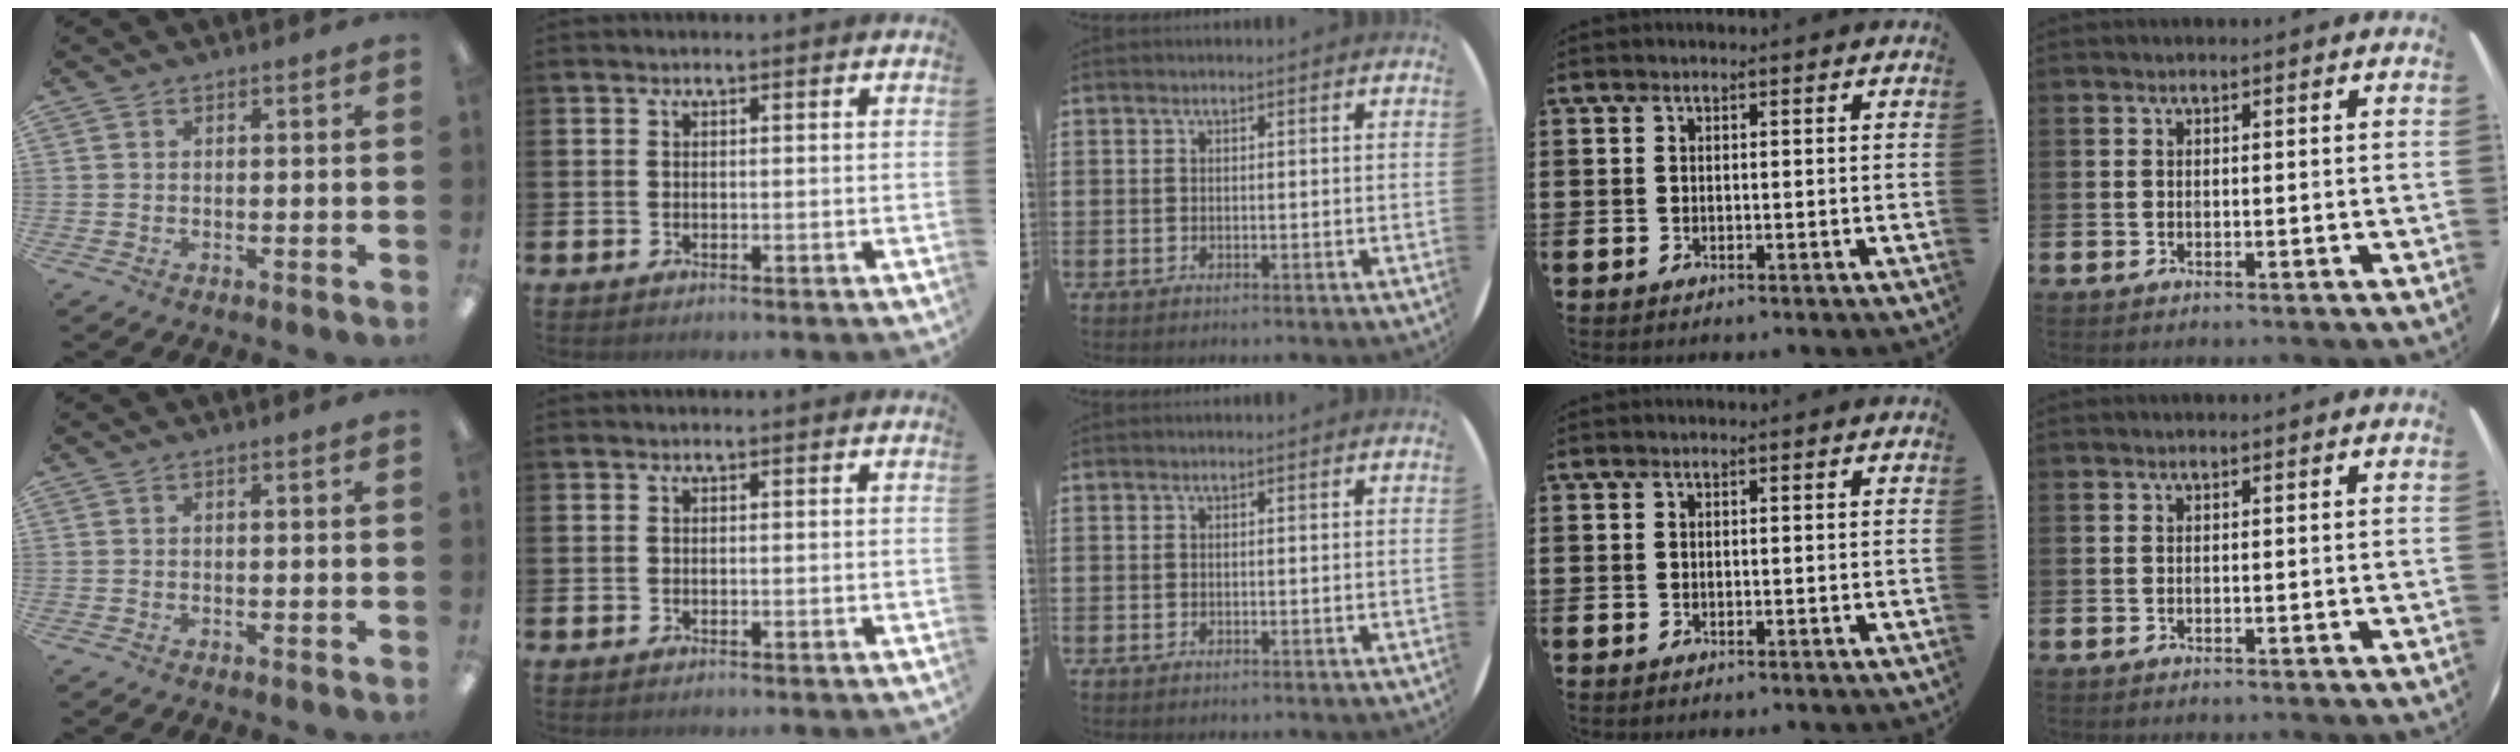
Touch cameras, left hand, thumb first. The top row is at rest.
{}